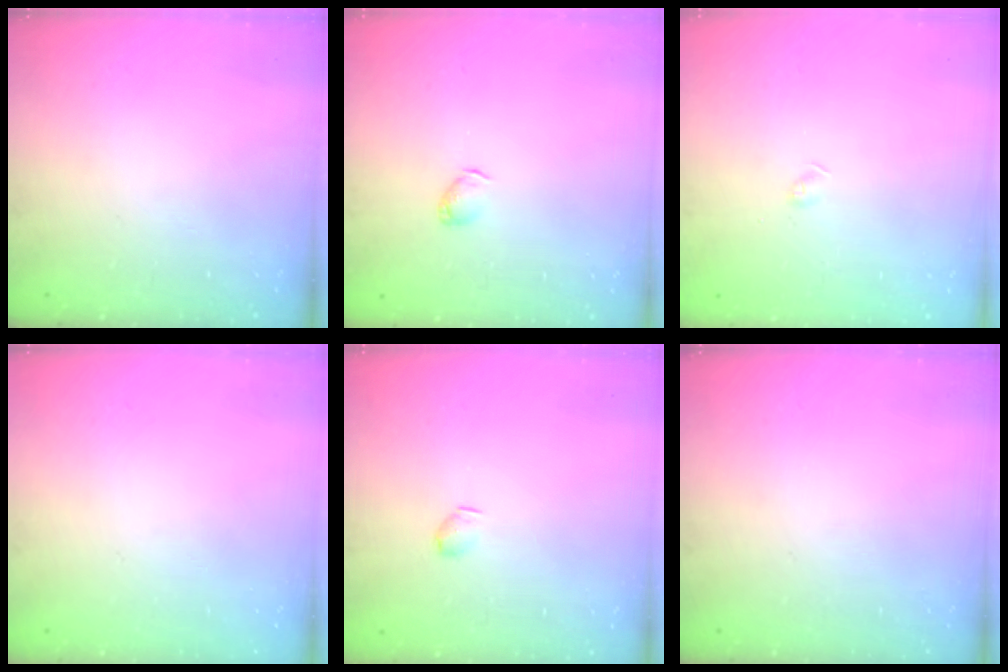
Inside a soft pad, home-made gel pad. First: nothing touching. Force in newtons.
{"total": 2.9, "press": 2.9, "slide": 0.5}
{"total": 2.4, "press": 2.3, "slide": 0.3}
{"total": 0.0}
{"total": 3.1, "press": 3.0, "slide": 0.5}
{"total": 0.0}